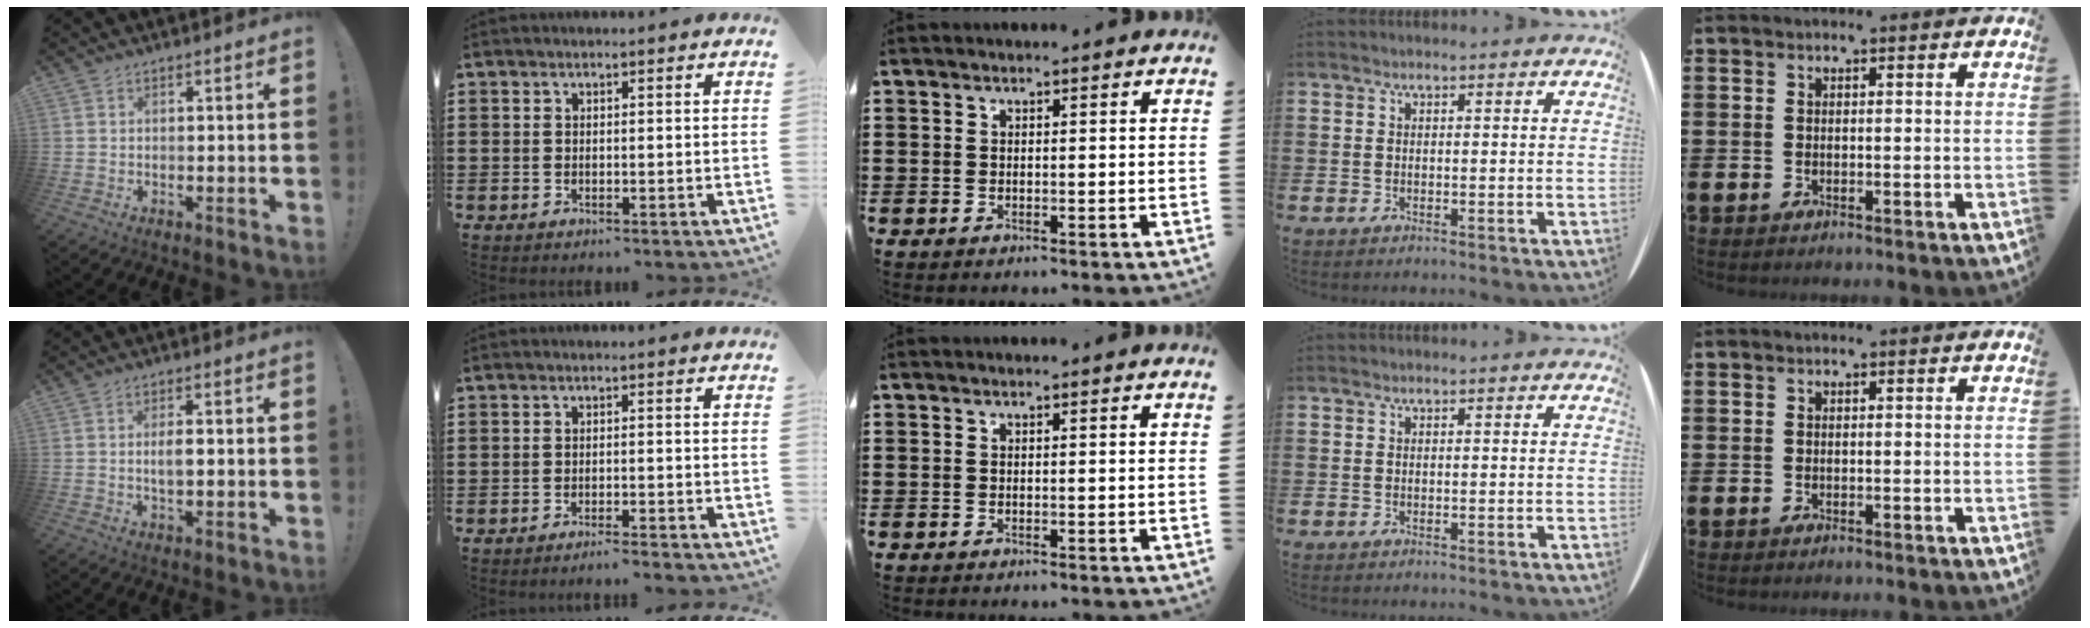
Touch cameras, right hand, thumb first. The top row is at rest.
{"thumb": {"total": 3.6, "force": [-0.2, 1.3, 3.4], "torque": [-0.060, -0.002, -0.009]}, "index": {"total": 1.8, "force": [-1.7, -0.3, 0.6], "torque": [-0.010, 0.001, -0.033]}}